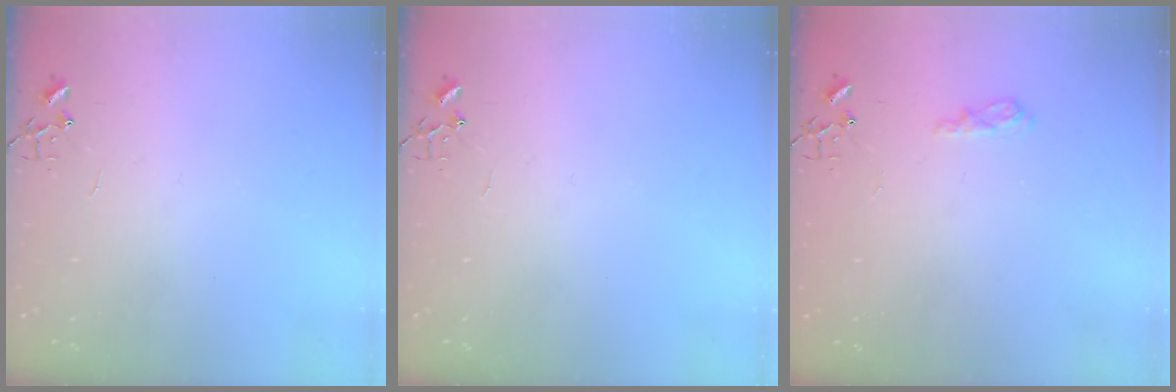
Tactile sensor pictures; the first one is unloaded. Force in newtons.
{"total": 0.0}
{"total": 9.8, "press": 9.7, "slide": 1.0}